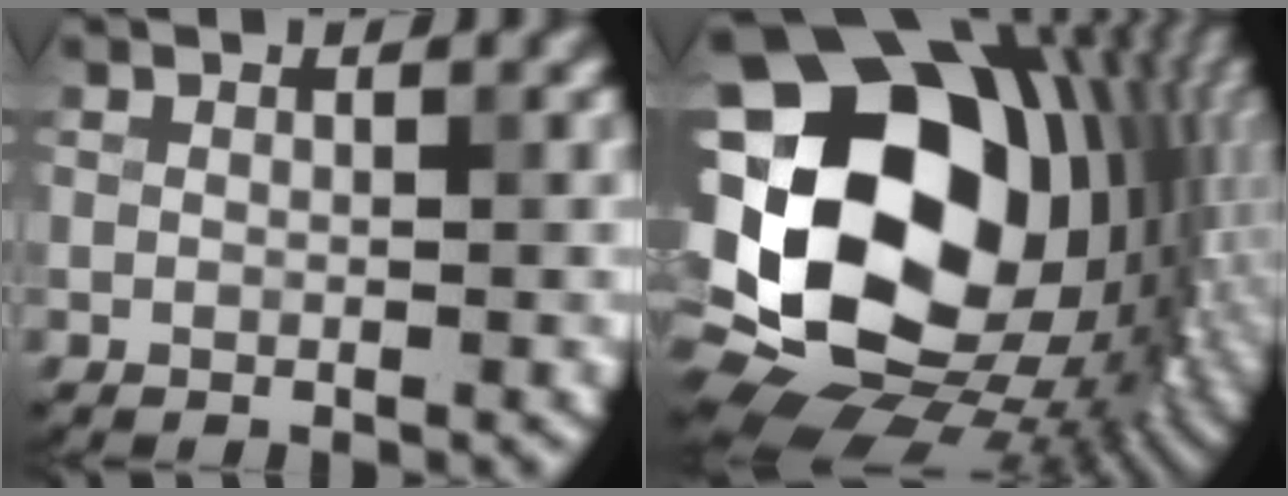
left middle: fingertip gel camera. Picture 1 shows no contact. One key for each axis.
{"total": 23.1, "fx": 0.0, "fy": 18.0, "fz": 14.6, "tx": -0.279, "ty": 0.007, "tz": -0.024}